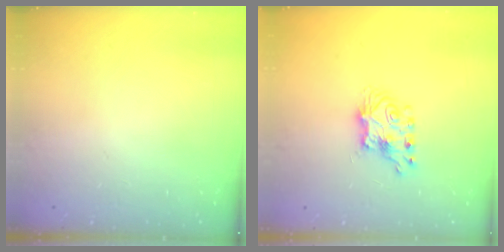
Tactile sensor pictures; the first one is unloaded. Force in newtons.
{"total": 7.3, "press": 7.2, "slide": 0.6}